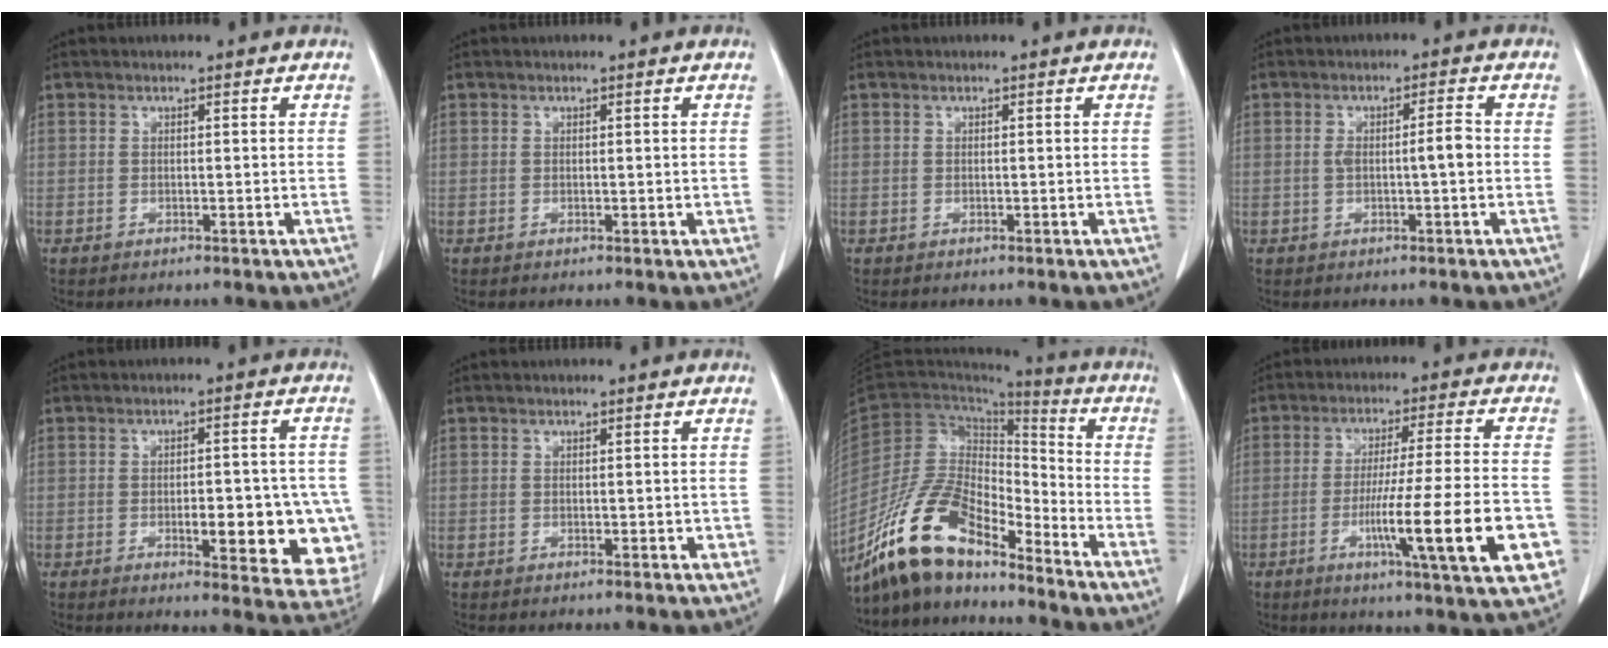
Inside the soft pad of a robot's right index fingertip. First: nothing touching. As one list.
[{"total": 0.7, "force": [0.0, 0.4, 0.6], "torque": [-0.006, 0.000, 0.001]}, {"total": 0.0}, {"total": 3.6, "force": [-0.3, 0.3, 3.6], "torque": [-0.065, 0.008, -0.003]}, {"total": 14.3, "force": [-3.6, 4.7, 13.1], "torque": [-0.100, 0.016, -0.028]}, {"total": 1.3, "force": [0.0, 0.9, 1.0], "torque": [-0.008, -0.001, 0.001]}, {"total": 14.6, "force": [-11.8, 4.6, 7.3], "torque": [-0.142, 0.023, -0.221]}, {"total": 17.8, "force": [-5.5, 0.6, 16.9], "torque": [-0.219, -0.016, -0.079]}]